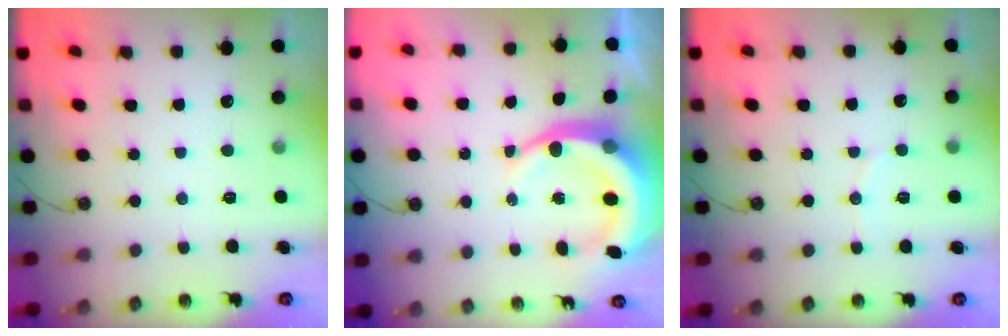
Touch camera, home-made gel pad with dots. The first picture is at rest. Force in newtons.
{"total": 11.6, "press": 11.4, "slide": 2.3}
{"total": 4.4, "press": 4.4, "slide": 0.4}